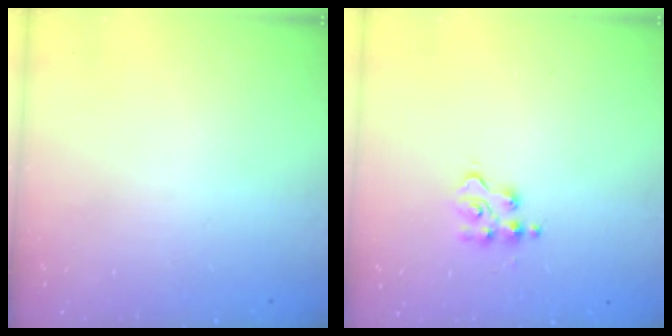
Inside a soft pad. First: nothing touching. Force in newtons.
{"total": 4.0, "press": 4.0, "slide": 0.4}